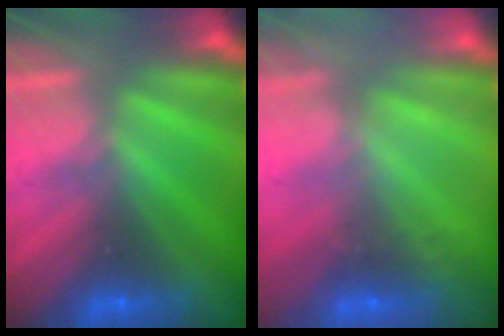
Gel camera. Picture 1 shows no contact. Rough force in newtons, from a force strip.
{"total": 2.4}